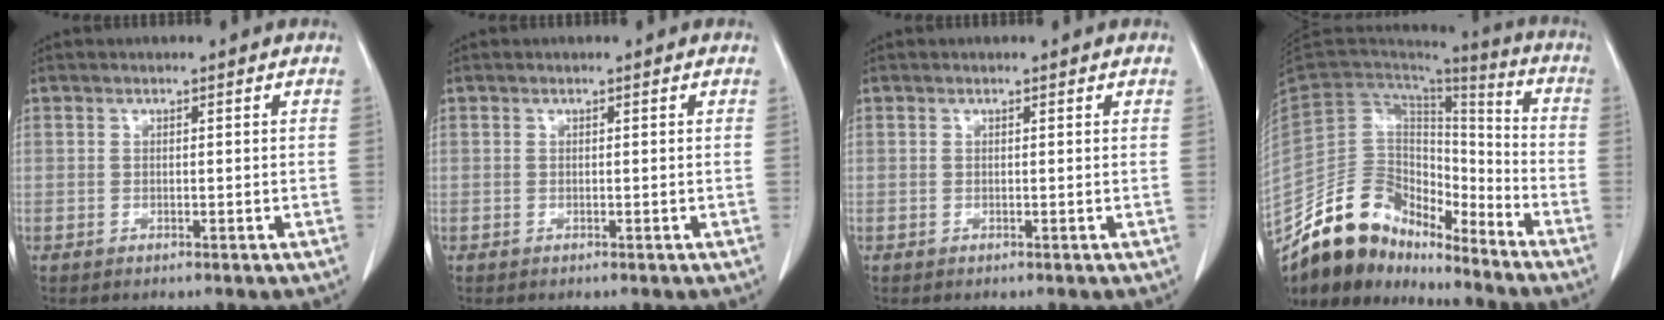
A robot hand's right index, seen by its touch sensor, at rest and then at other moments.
{"total": 0.0}
{"total": 0.0}
{"total": 15.6, "force": [-13.2, 6.8, 4.8], "torque": [-0.074, 0.060, -0.239]}